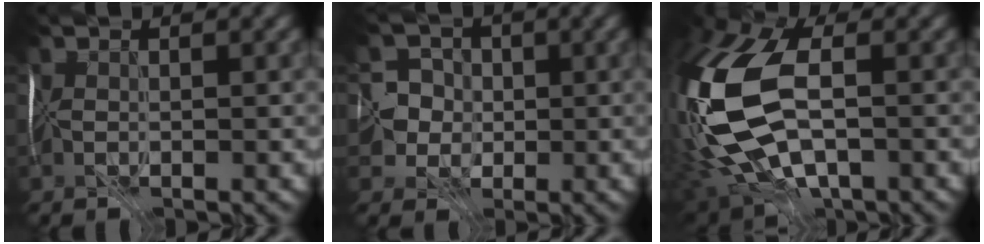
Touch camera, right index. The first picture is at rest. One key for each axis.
{"total": 4.1, "fx": -0.4, "fy": 4.1, "fz": 0.2, "tx": 0.022, "ty": 0.017, "tz": -0.028}
{"total": 14.3, "fx": -0.4, "fy": 8.2, "fz": 11.7, "tx": -0.266, "ty": -0.018, "tz": 0.002}